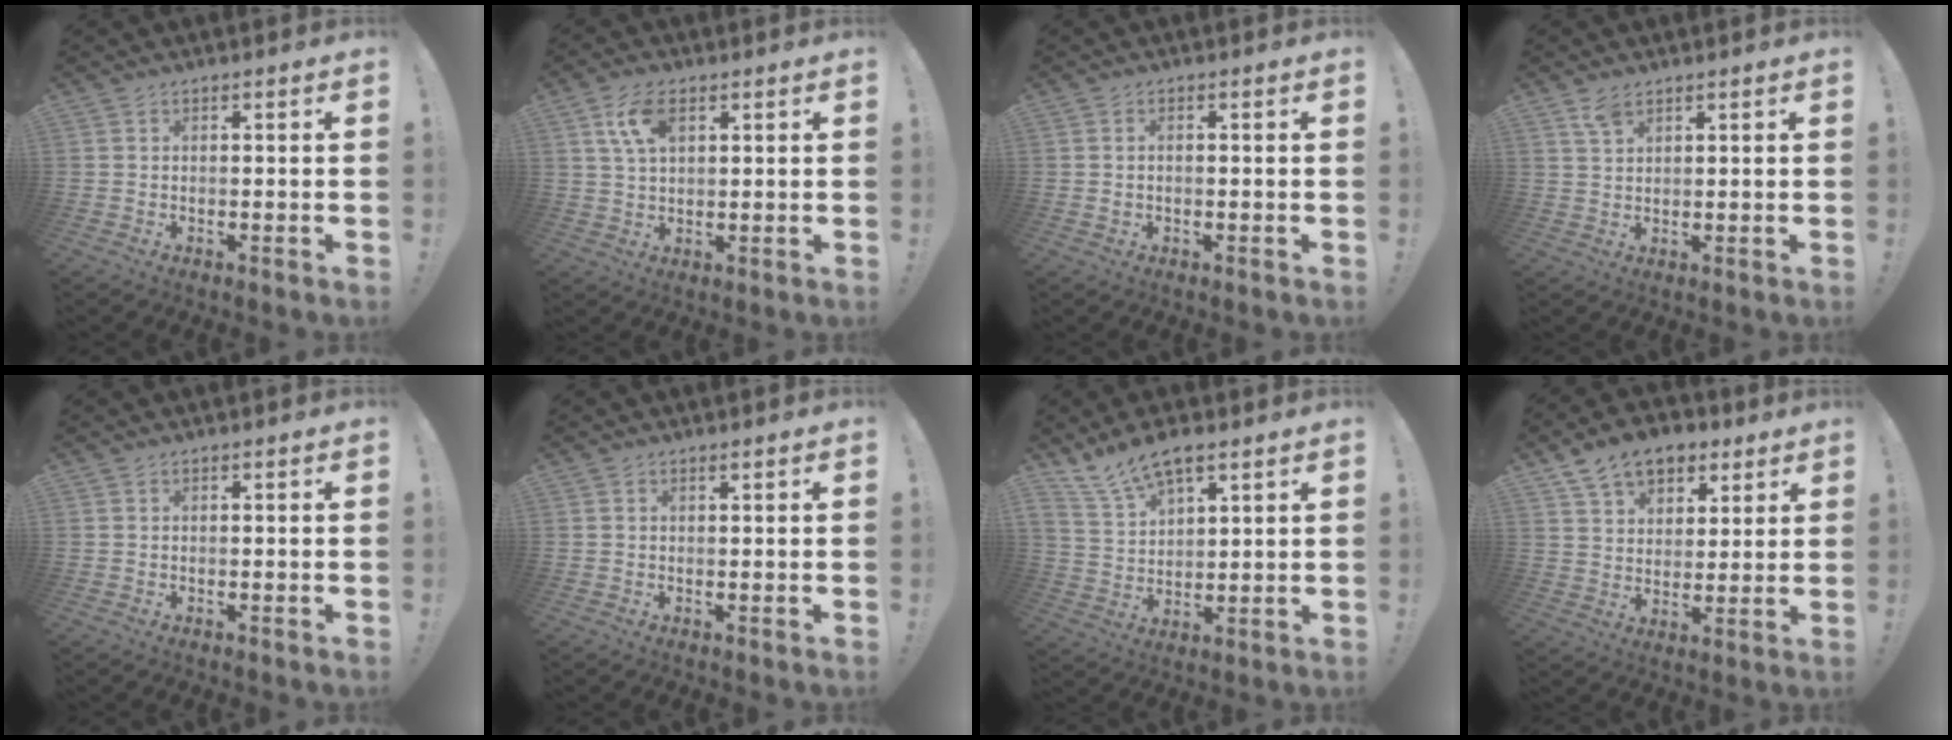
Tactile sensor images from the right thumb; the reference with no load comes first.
{"total": 8.3, "force": [3.6, 4.4, 6.1], "torque": [-0.108, 0.001, 0.067]}
{"total": 0.9, "force": [-0.2, 0.6, 0.7], "torque": [-0.021, 0.006, -0.002]}
{"total": 4.0, "force": [2.8, 1.9, 2.2], "torque": [-0.036, -0.012, 0.051]}
{"total": 0.0}
{"total": 0.6, "force": [0.5, 0.2, 0.2], "torque": [-0.004, -0.001, 0.010]}
{"total": 10.2, "force": [7.7, 4.1, 5.4], "torque": [-0.104, -0.039, 0.146]}
{"total": 12.4, "force": [7.6, 8.0, 5.5], "torque": [-0.094, -0.034, 0.147]}